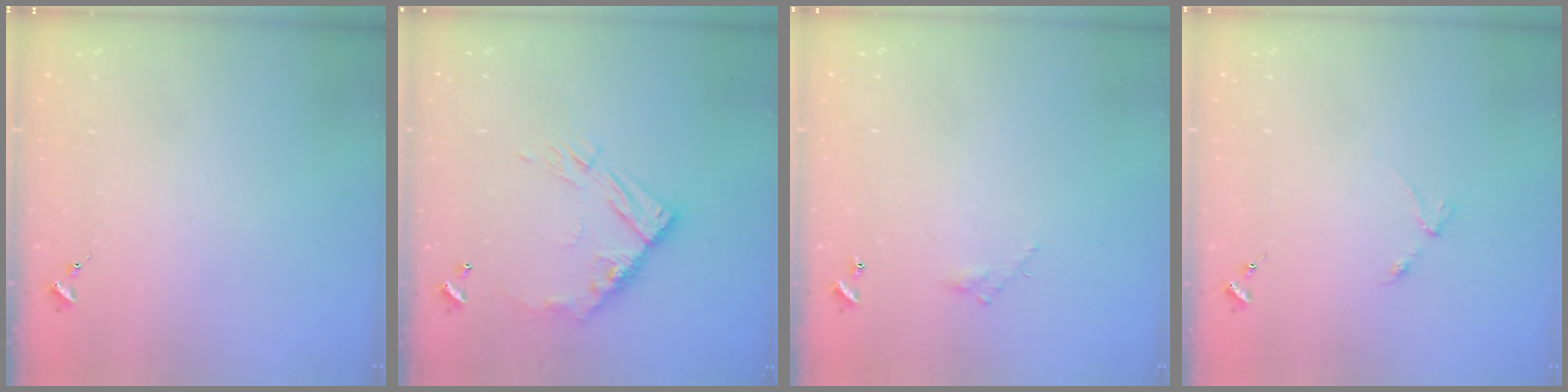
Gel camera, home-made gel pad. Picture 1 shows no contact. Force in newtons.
{"total": 12.9, "press": 12.9, "slide": 1.3}
{"total": 3.5, "press": 3.5, "slide": 0.2}
{"total": 3.2, "press": 3.1, "slide": 0.5}